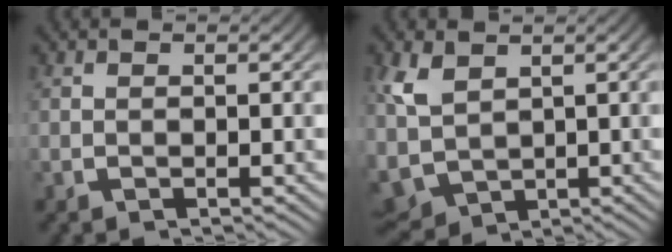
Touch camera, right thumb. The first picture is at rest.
{"total": 7.2, "force": [-0.6, 5.7, 4.3], "torque": [-0.110, -0.040, 0.022]}